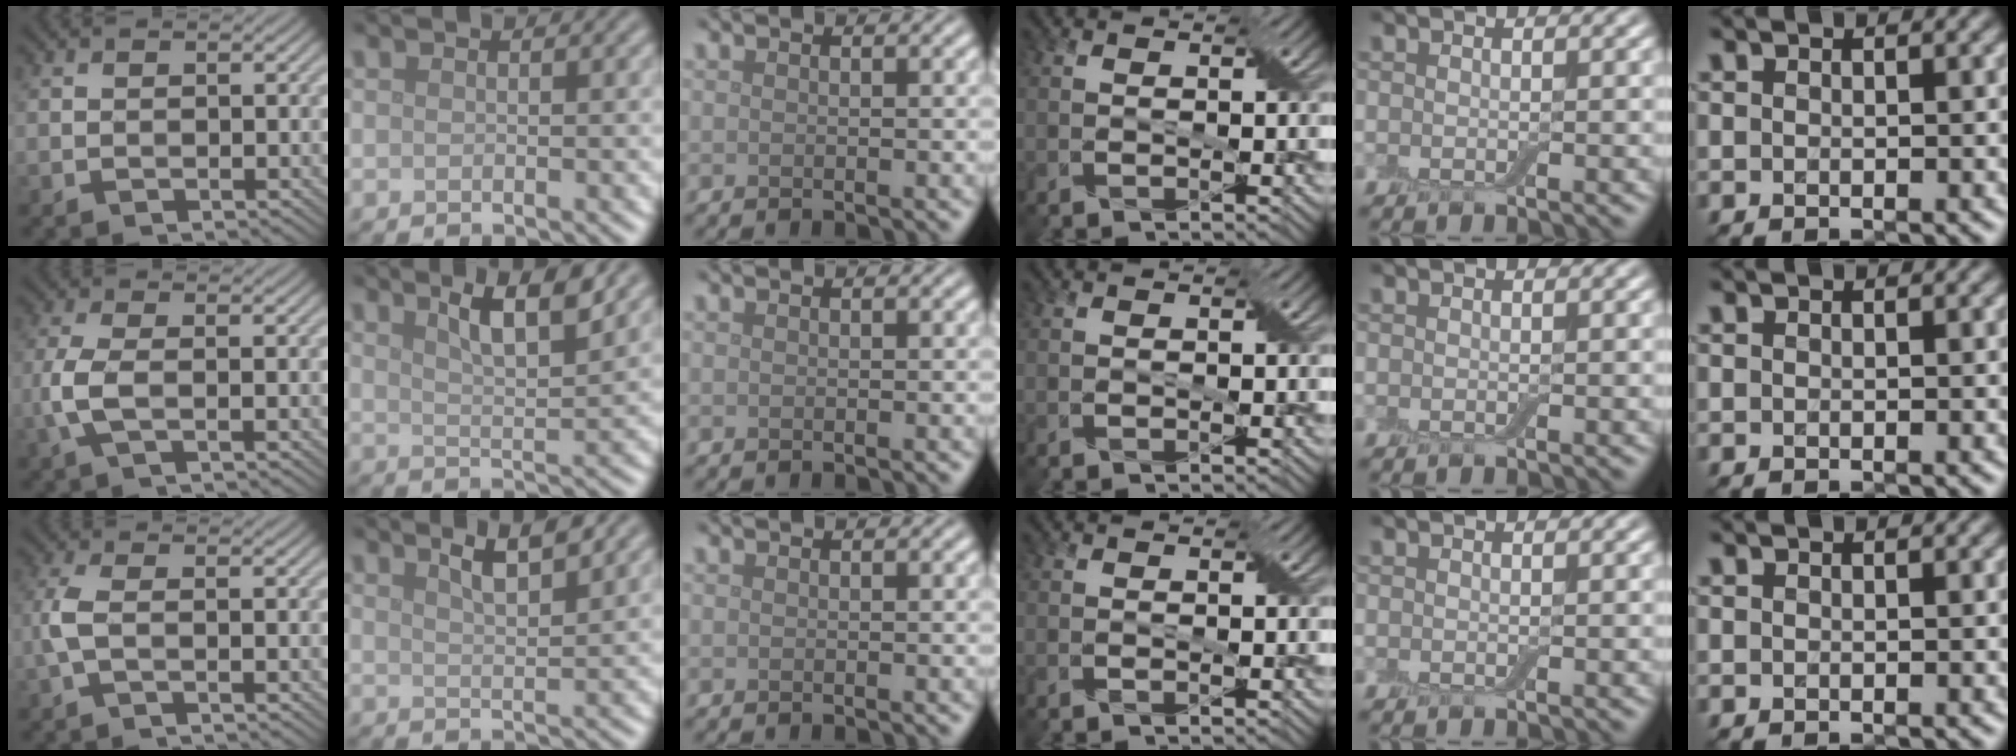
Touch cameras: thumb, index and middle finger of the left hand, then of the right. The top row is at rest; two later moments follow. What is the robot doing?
{"motion": "insert", "object": "box of matches"}